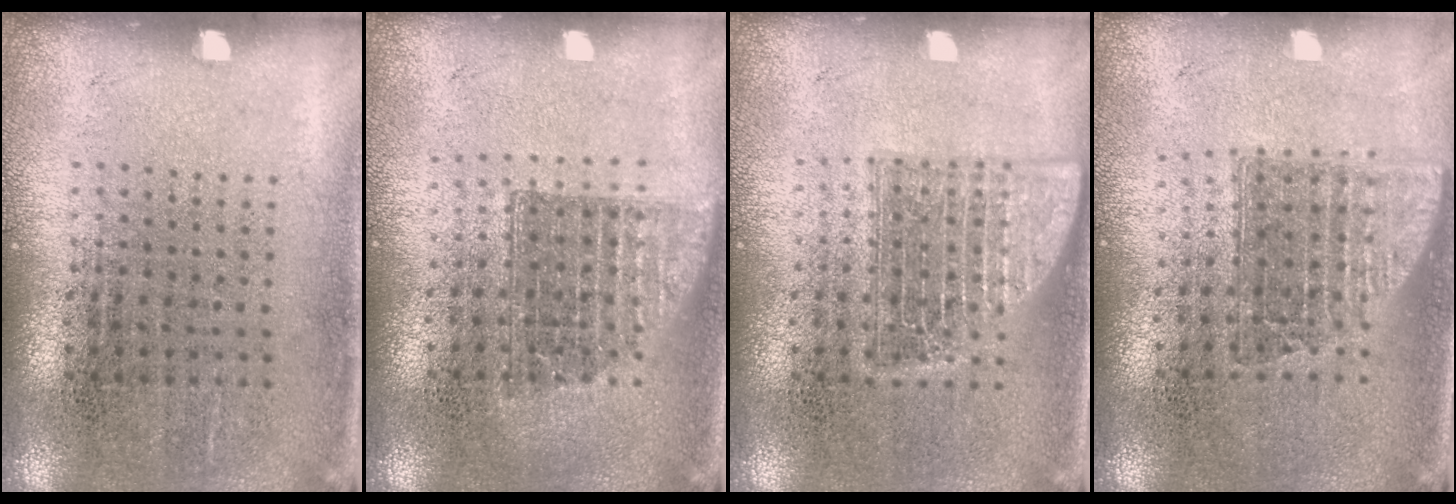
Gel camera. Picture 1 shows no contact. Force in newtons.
{"total": 1.3, "press": 1.1, "slide": 0.8}
{"total": 2.4, "press": 2.3, "slide": 0.5}
{"total": 1.5, "press": 1.2, "slide": 0.9}